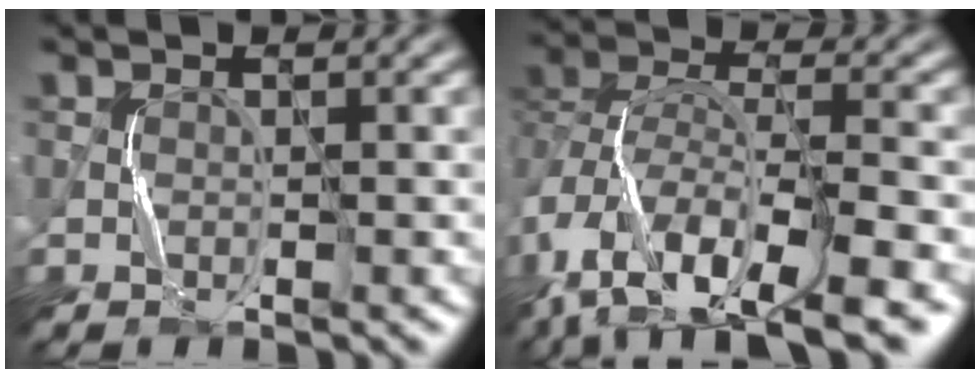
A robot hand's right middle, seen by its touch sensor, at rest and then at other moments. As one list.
[{"total": 12.7, "force": [-8.5, 5.0, 8.0], "torque": [-0.166, 0.000, -0.127]}]